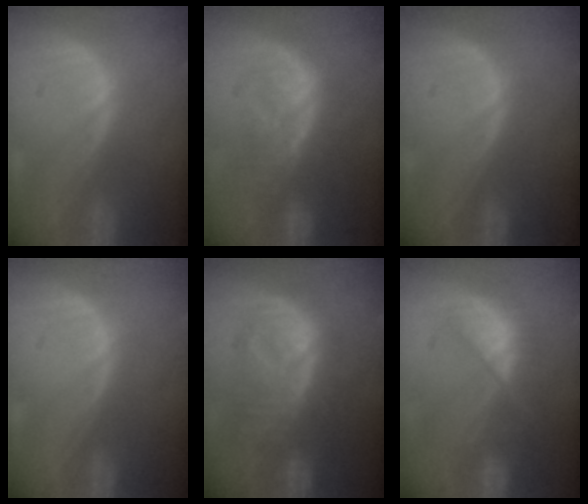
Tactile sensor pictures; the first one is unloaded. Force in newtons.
{"total": 8.0, "press": 7.8, "slide": 1.5}
{"total": 0.0}
{"total": 0.0}
{"total": 9.6, "press": 9.6, "slide": 0.5}
{"total": 7.5, "press": 7.3, "slide": 1.9}